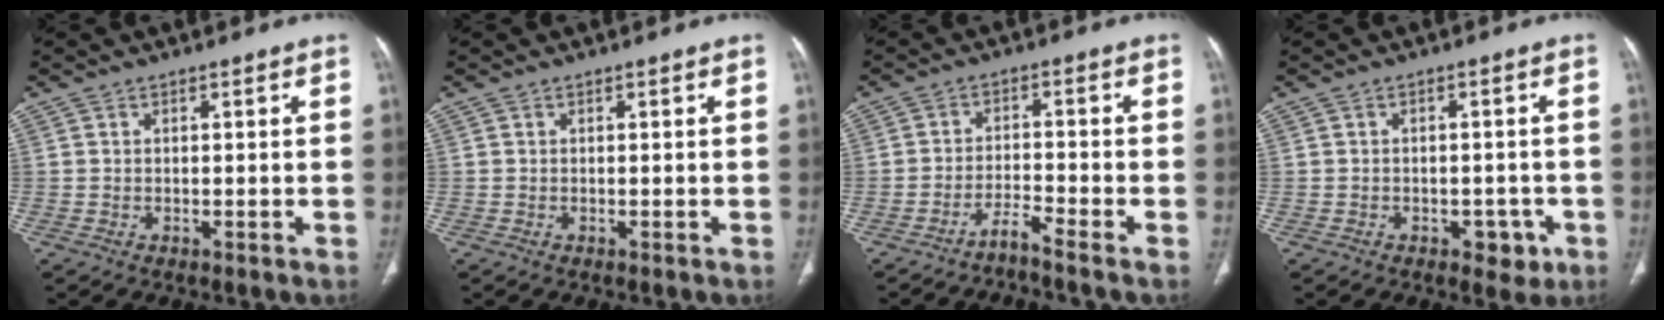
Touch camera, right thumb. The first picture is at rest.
{"total": 0.0}
{"total": 3.1, "force": [-2.8, -0.7, 1.1], "torque": [-0.027, 0.014, -0.057]}
{"total": 4.2, "force": [-2.0, 2.7, 2.4], "torque": [-0.006, 0.010, -0.023]}